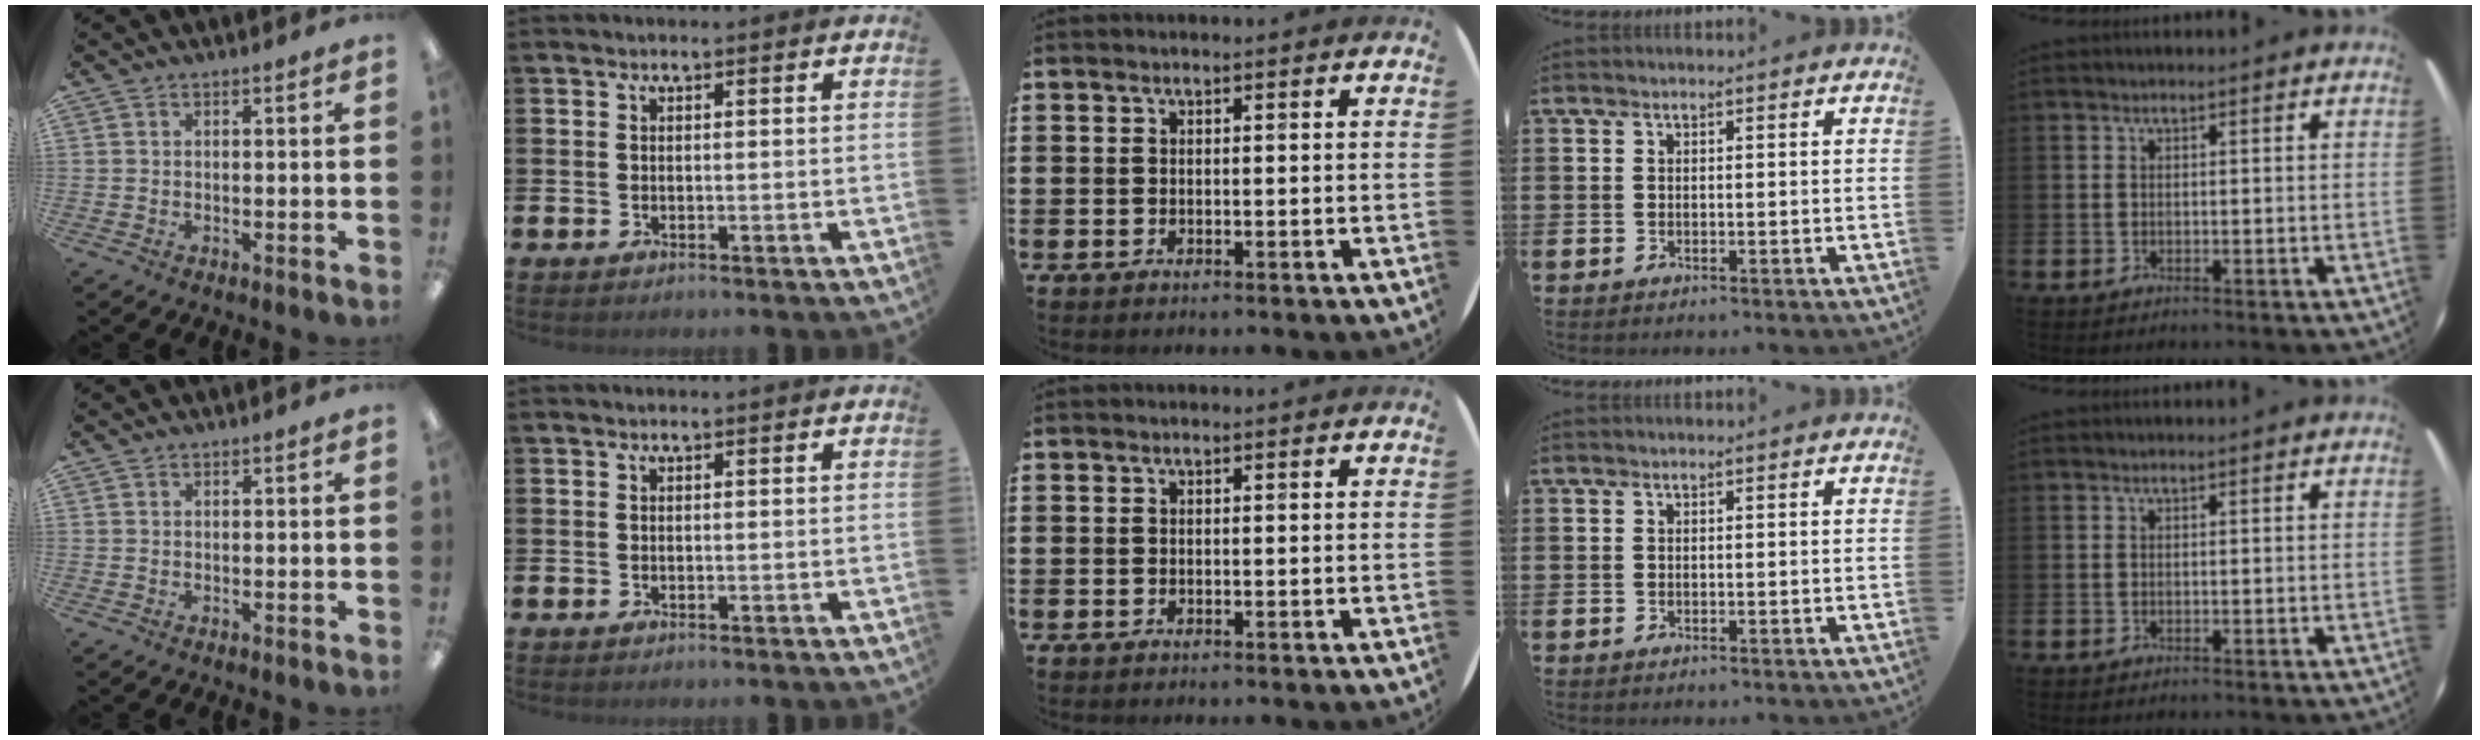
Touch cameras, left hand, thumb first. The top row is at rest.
{}